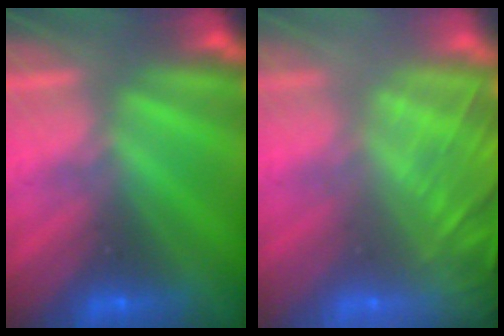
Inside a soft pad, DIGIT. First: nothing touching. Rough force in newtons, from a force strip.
{"total": 8.4}